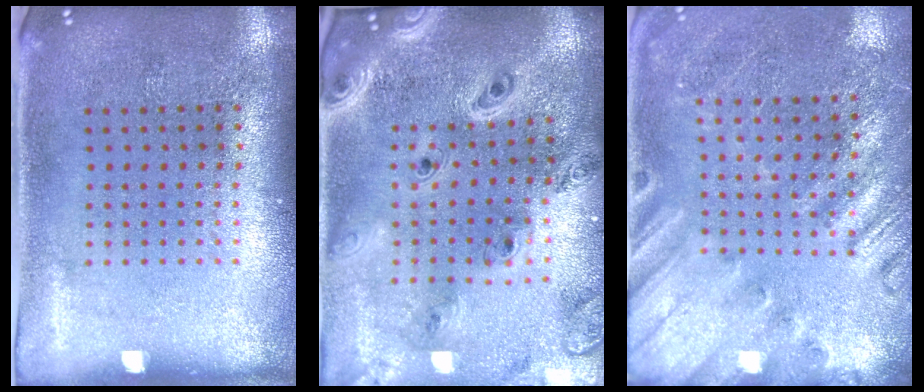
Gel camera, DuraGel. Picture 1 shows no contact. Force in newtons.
{"total": 2.7, "press": 2.4, "slide": 1.3}
{"total": 2.2, "press": 2.1, "slide": 0.8}